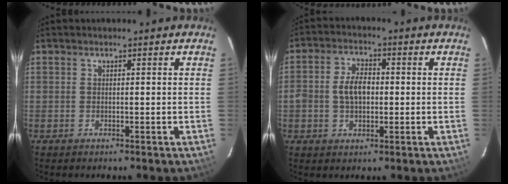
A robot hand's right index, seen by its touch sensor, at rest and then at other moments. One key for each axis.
{"total": 6.1, "fx": -0.3, "fy": 3.9, "fz": 4.7, "tx": -0.093, "ty": 0.013, "tz": -0.002}